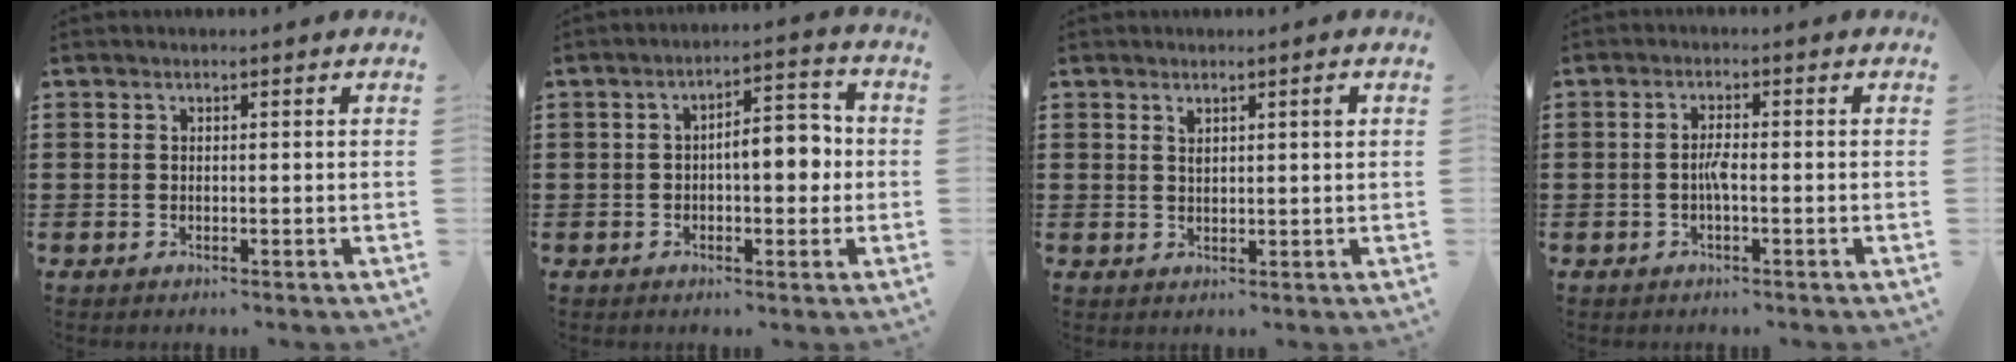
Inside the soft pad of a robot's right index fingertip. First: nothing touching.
{"total": 6.1, "force": [-0.4, 2.9, 5.3], "torque": [-0.073, 0.005, -0.015]}
{"total": 1.7, "force": [0.8, 0.3, 1.4], "torque": [-0.020, -0.001, 0.011]}
{"total": 2.4, "force": [-0.7, 0.3, 2.3], "torque": [-0.052, -0.002, -0.015]}